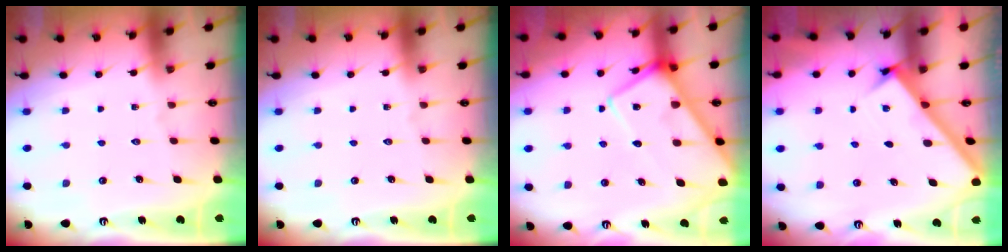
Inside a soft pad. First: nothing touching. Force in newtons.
{"total": 0.0}
{"total": 13.2, "press": 13.1, "slide": 1.3}
{"total": 2.4, "press": 2.3, "slide": 0.3}